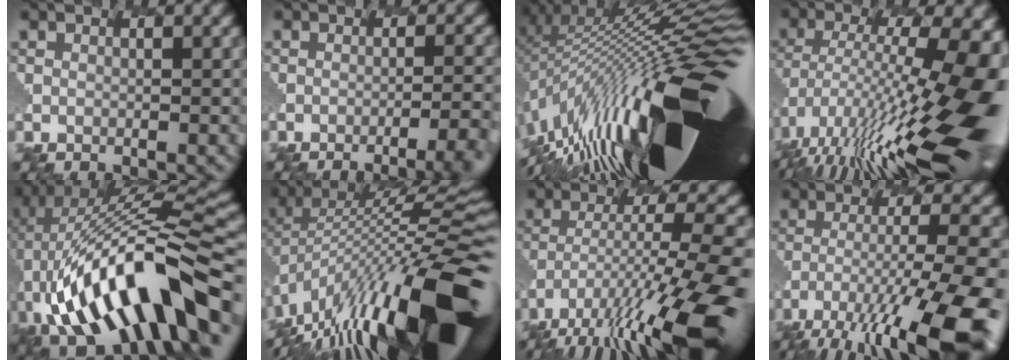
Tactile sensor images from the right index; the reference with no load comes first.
{"total": 7.7, "force": [-5.8, 1.7, 4.8], "torque": [-0.060, -0.002, -0.043]}
{"total": 18.7, "force": [-4.4, 5.3, 17.4], "torque": [-0.259, 0.000, -0.073]}
{"total": 16.8, "force": [-4.6, 5.3, 15.3], "torque": [-0.266, -0.002, -0.067]}
{"total": 13.6, "force": [-3.1, 5.1, 12.2], "torque": [-0.219, 0.020, -0.040]}
{"total": 15.9, "force": [-5.9, 5.1, 13.8], "torque": [-0.231, 0.024, -0.099]}
{"total": 14.6, "force": [-8.4, 3.2, 11.4], "torque": [-0.232, -0.001, -0.131]}
{"total": 14.6, "force": [-8.9, 3.5, 11.0], "torque": [-0.226, -0.024, -0.132]}